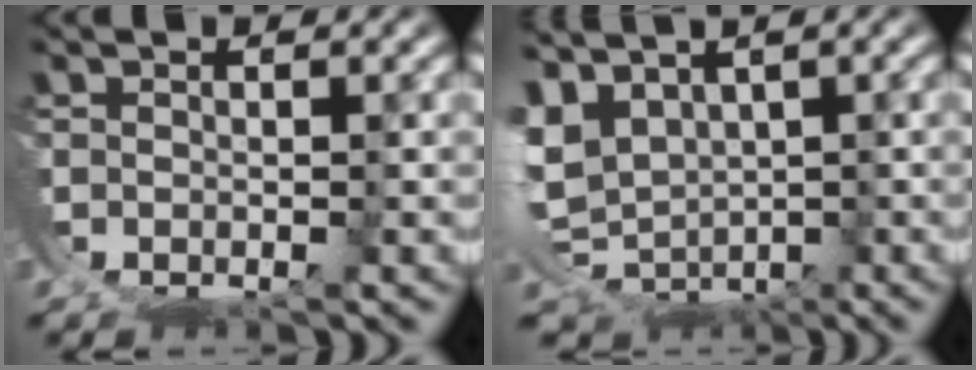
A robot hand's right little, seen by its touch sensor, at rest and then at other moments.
{"total": 8.4, "force": [-0.9, 7.0, 4.6], "torque": [-0.127, -0.052, 0.002]}